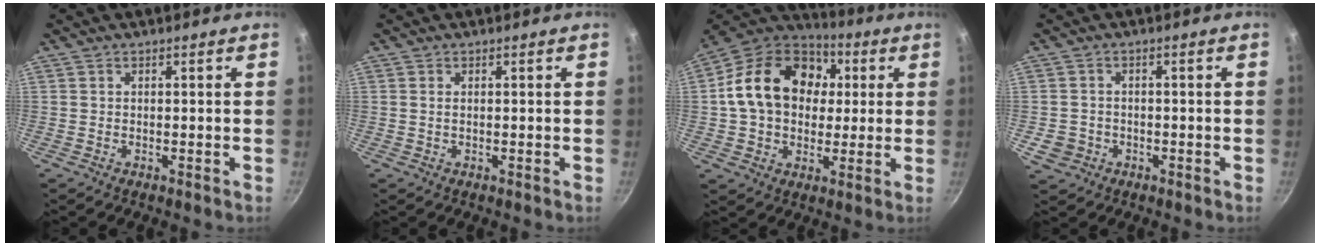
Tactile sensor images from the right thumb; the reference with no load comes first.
{"total": 0.8, "force": [0.1, 0.4, 0.7], "torque": [-0.014, 0.000, 0.002]}
{"total": 21.3, "force": [3.4, 16.1, 13.5], "torque": [-0.212, 0.029, 0.049]}
{"total": 4.1, "force": [-1.4, 3.6, 1.4], "torque": [-0.018, 0.014, -0.016]}